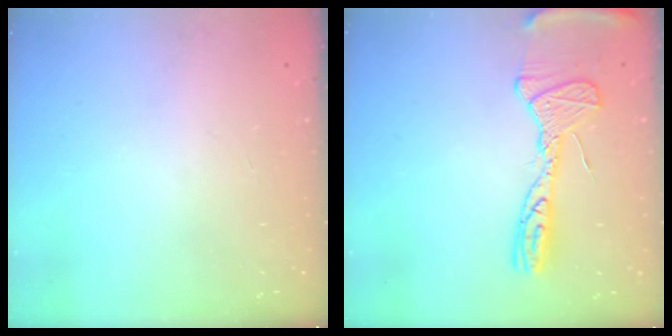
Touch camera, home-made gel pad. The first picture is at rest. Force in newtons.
{"total": 14.0, "press": 14.0, "slide": 1.3}